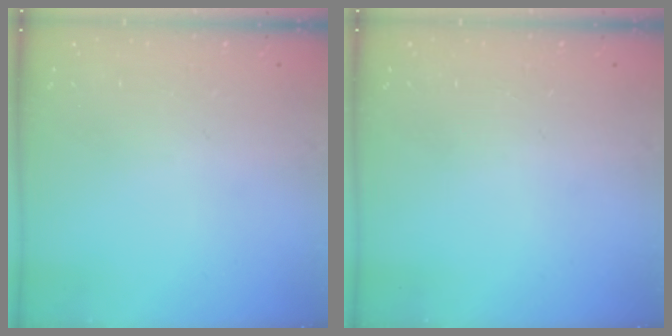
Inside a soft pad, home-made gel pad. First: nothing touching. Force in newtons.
{"total": 0.0}